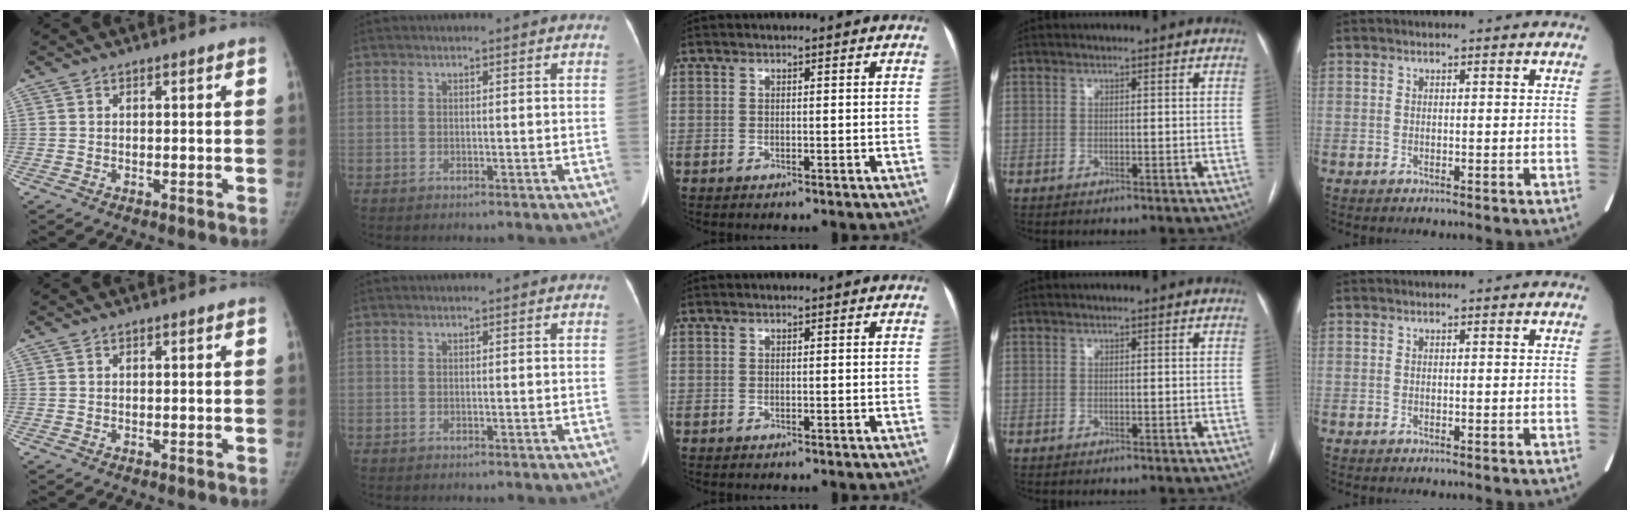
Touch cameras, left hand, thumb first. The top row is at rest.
{}